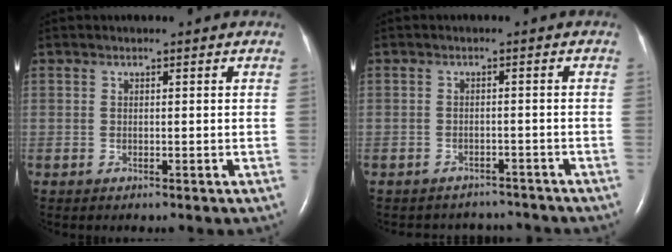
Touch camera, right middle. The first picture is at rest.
{"total": 6.0, "force": [-5.6, 2.0, -0.3], "torque": [0.000, 0.012, -0.066]}